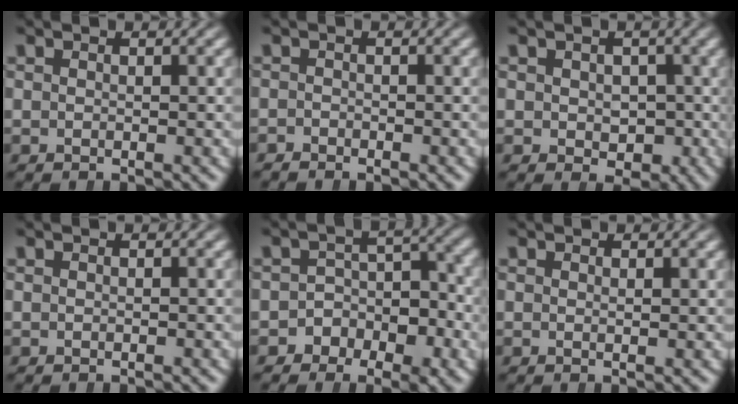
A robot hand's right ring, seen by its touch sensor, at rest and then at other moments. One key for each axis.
{"total": 0.9, "fx": -0.8, "fy": -0.2, "fz": -0.4, "tx": 0.012, "ty": -0.007, "tz": -0.014}
{"total": 2.5, "fx": -0.4, "fy": 2.2, "fz": 1.1, "tx": 0.002, "ty": -0.016, "tz": 0.004}
{"total": 0.0}
{"total": 4.8, "fx": -1.8, "fy": 3.9, "fz": 2.2, "tx": -0.018, "ty": 0.002, "tz": -0.037}
{"total": 0.6, "fx": 0.4, "fy": -0.4, "fz": 0.3, "tx": -0.002, "ty": -0.005, "tz": 0.008}